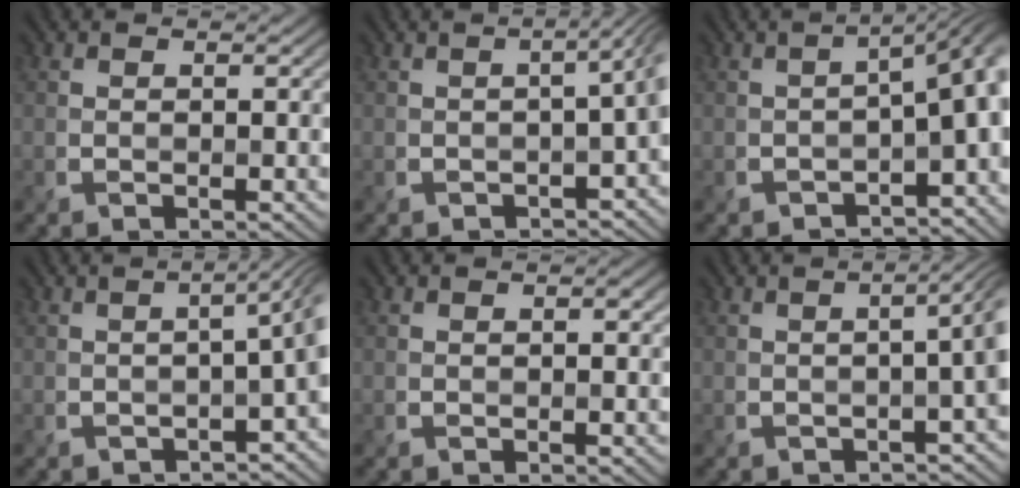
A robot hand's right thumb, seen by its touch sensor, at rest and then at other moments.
{"total": 5.4, "force": [-1.9, 1.8, 4.7], "torque": [-0.044, -0.006, -0.023]}
{"total": 8.6, "force": [-3.4, 3.1, 7.2], "torque": [-0.091, -0.014, -0.048]}
{"total": 6.3, "force": [-2.4, 2.0, 5.5], "torque": [-0.050, -0.003, -0.034]}
{"total": 0.9, "force": [0.1, 0.4, 0.8], "torque": [-0.010, 0.000, 0.000]}
{"total": 5.2, "force": [-1.3, 1.7, 4.7], "torque": [-0.034, 0.004, -0.016]}